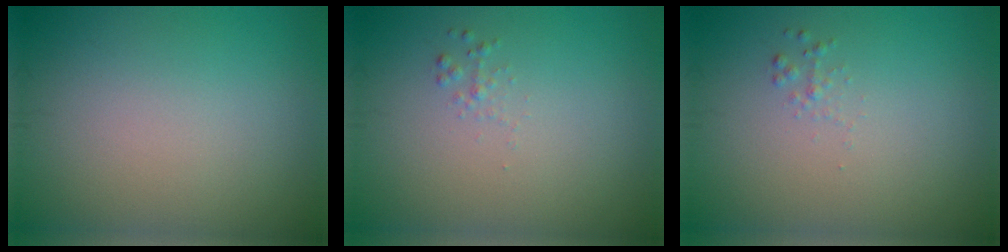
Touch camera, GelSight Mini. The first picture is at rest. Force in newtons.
{"total": 0.6, "press": 0.6, "slide": 0.0}
{"total": 0.6, "press": 0.6, "slide": 0.0}